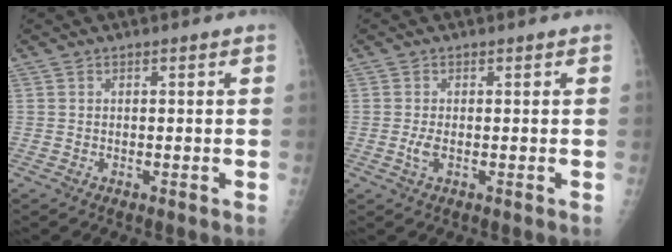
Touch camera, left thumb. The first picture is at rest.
{"total": 1.7, "force": [-0.2, 0.8, 1.5], "torque": [-0.038, -0.005, -0.003]}